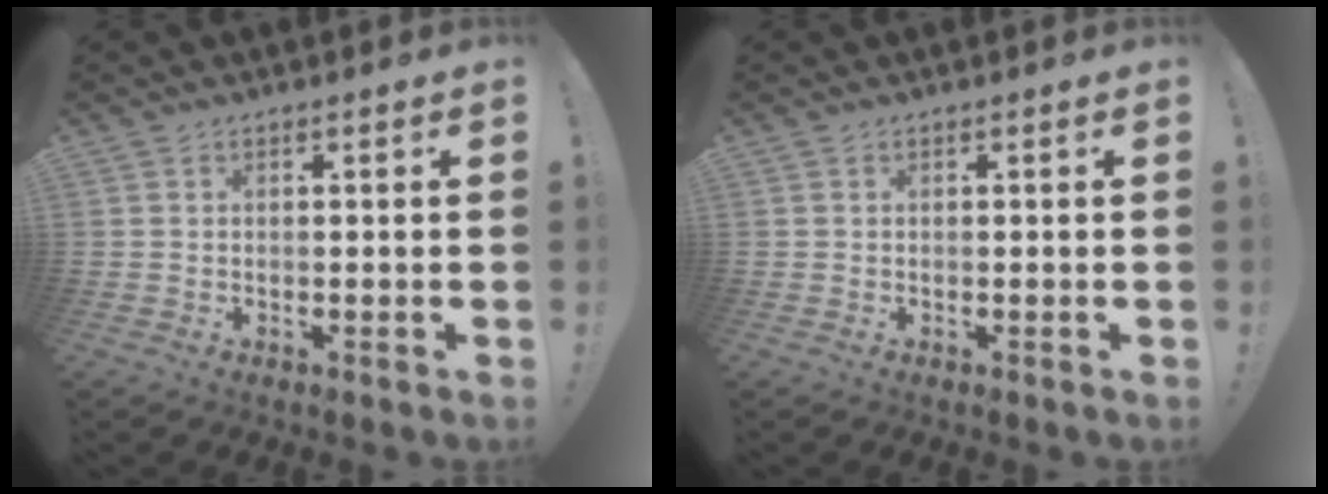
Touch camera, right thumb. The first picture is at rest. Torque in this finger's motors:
{"motor_torque": [-0.08, -0.01, 0.06, -0.06, 0.02]}